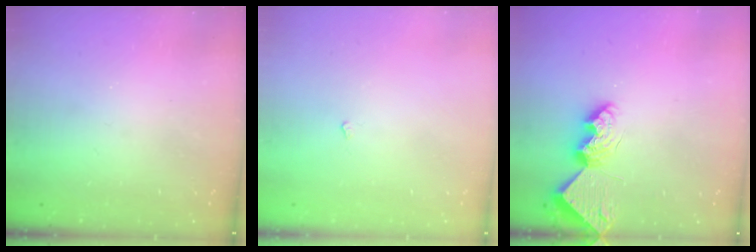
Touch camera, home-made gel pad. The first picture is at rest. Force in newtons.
{"total": 2.2, "press": 2.1, "slide": 0.4}
{"total": 9.6, "press": 9.6, "slide": 0.7}